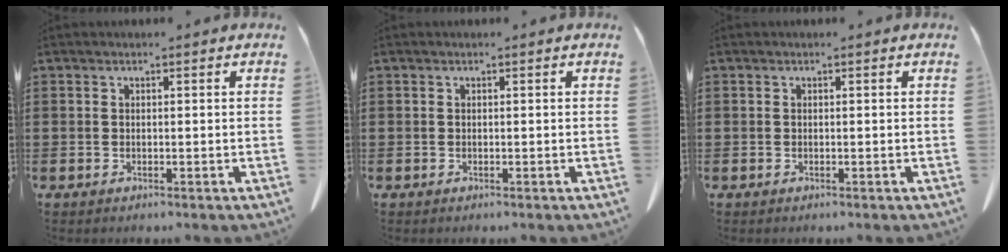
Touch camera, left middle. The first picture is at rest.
{"total": 0.0}
{"total": 0.0}